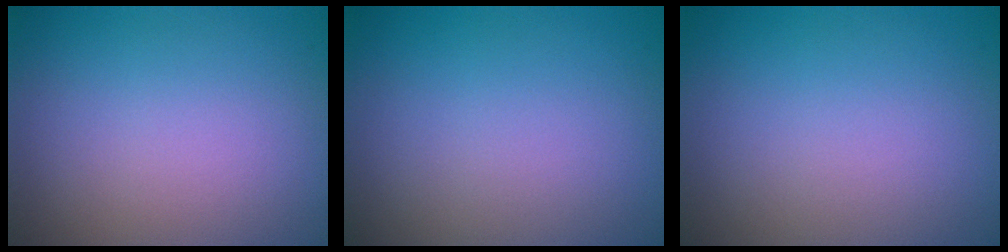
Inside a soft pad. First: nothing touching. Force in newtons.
{"total": 0.0}
{"total": 0.0}